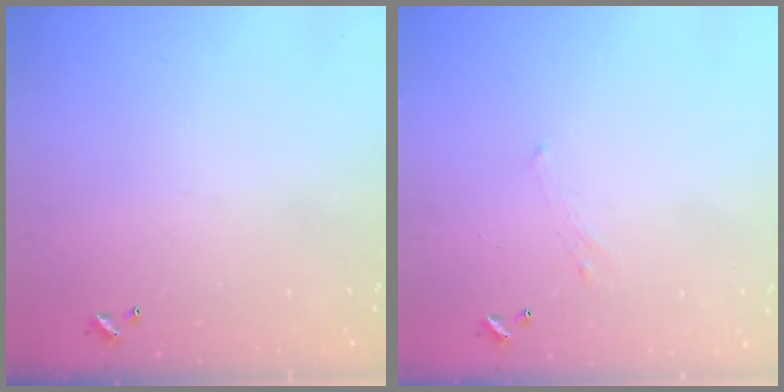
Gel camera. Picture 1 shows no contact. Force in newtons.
{"total": 0.9, "press": 0.7, "slide": 0.6}